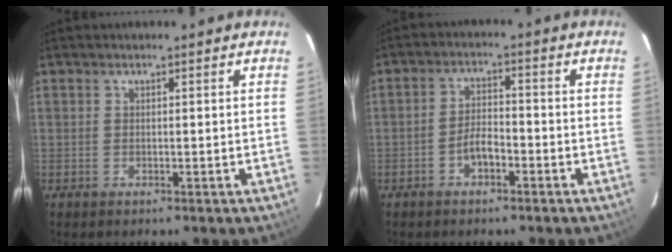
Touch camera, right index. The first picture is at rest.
{"total": 3.8, "force": [-2.4, 1.7, 2.5], "torque": [-0.055, 0.010, -0.041]}